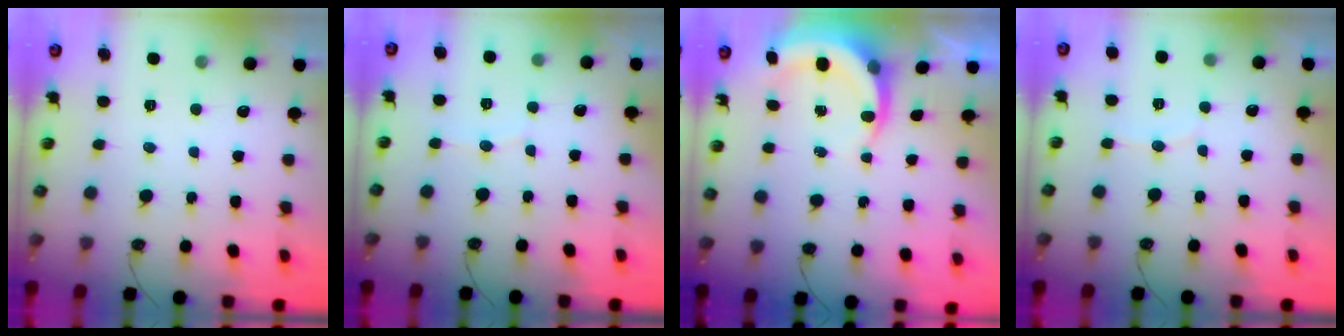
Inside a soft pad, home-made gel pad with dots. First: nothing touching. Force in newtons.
{"total": 4.4, "press": 4.2, "slide": 1.2}
{"total": 5.5, "press": 5.4, "slide": 0.4}
{"total": 5.3, "press": 5.2, "slide": 1.1}